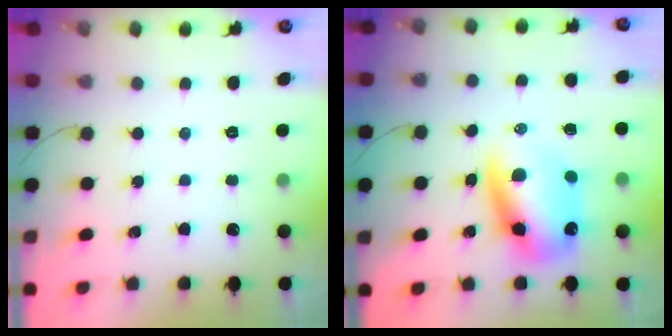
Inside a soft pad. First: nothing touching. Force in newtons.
{"total": 11.2, "press": 10.8, "slide": 2.9}